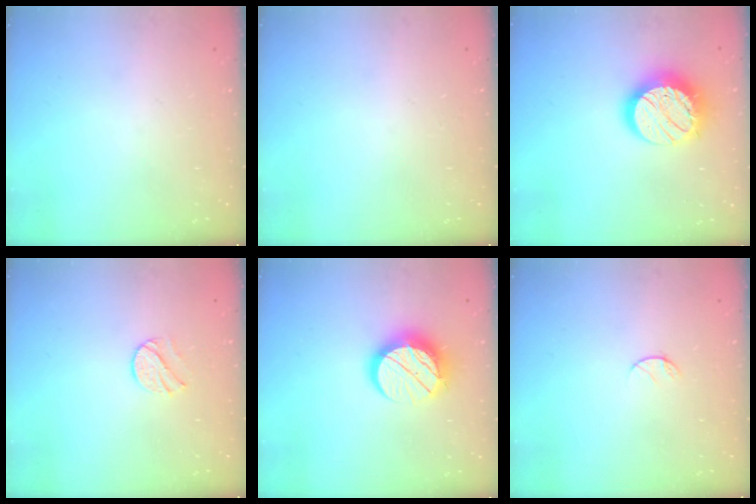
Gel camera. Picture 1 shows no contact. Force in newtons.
{"total": 0.0}
{"total": 14.8, "press": 14.8, "slide": 0.6}
{"total": 7.5, "press": 7.5, "slide": 0.7}
{"total": 12.3, "press": 12.2, "slide": 1.0}
{"total": 4.7, "press": 4.6, "slide": 0.5}